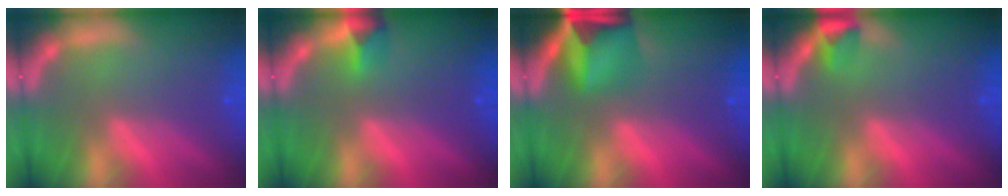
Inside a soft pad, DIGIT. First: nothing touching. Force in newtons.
{"total": 1.9}
{"total": 7.4}
{"total": 1.9}